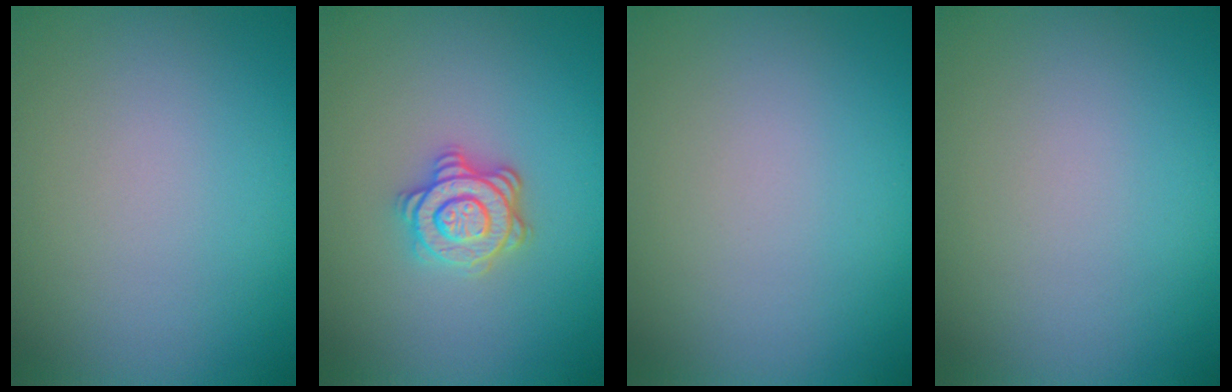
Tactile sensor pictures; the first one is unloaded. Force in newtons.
{"total": 3.5, "press": 3.0, "slide": 1.9}
{"total": 0.0}
{"total": 0.0}